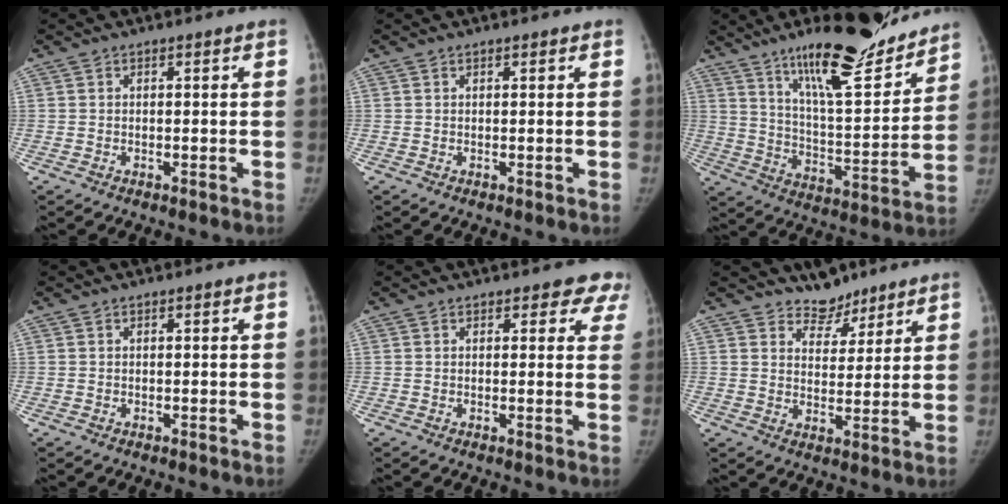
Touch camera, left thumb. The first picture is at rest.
{"total": 0.5, "force": [0.4, 0.2, 0.2], "torque": [-0.004, -0.003, 0.006]}
{"total": 20.6, "force": [15.6, 4.7, 12.6], "torque": [-0.162, -0.095, 0.255]}
{"total": 0.0}
{"total": 5.2, "force": [4.3, 2.7, 1.3], "torque": [0.033, -0.014, 0.030]}
{"total": 5.9, "force": [5.1, 3.0, 0.7], "torque": [0.022, -0.042, 0.085]}